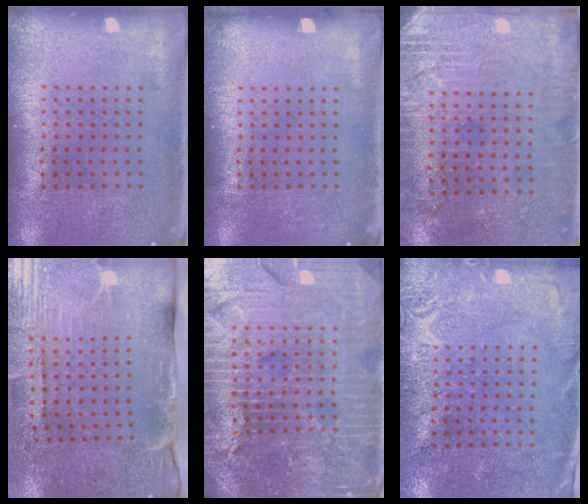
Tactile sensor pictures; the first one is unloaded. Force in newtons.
{"total": 0.0}
{"total": 2.8, "press": 2.7, "slide": 0.6}
{"total": 4.5, "press": 3.8, "slide": 2.4}
{"total": 6.1, "press": 5.4, "slide": 2.8}
{"total": 2.8, "press": 2.6, "slide": 0.9}